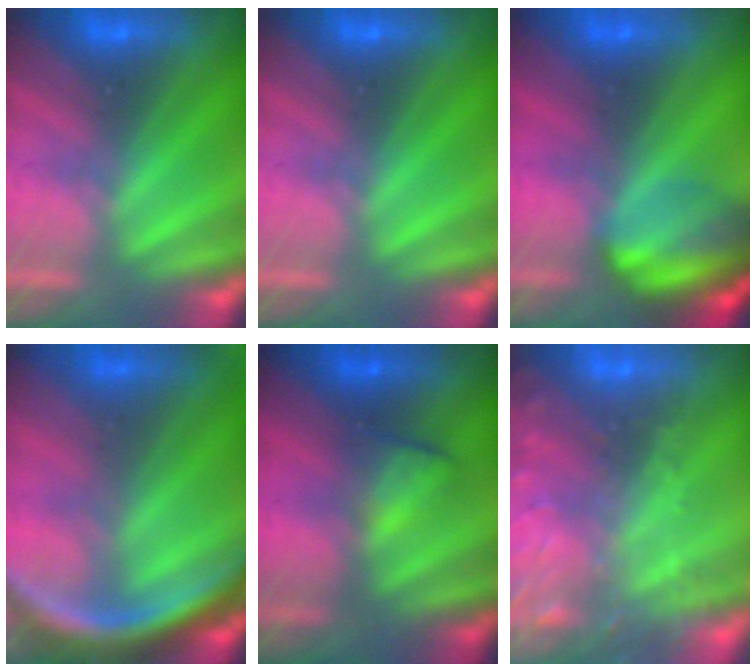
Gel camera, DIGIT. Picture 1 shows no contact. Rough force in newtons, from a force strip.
{"total": 0.0}
{"total": 10.8}
{"total": 7.6}
{"total": 2.0}
{"total": 6.5}